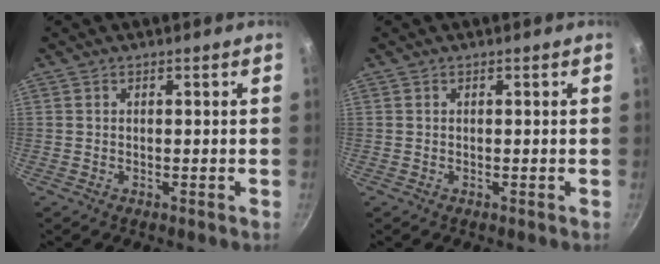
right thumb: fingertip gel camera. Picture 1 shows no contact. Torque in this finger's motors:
{"motor_torque": [-0.14, 0.12, -0.01, 0.00, 0.06]}